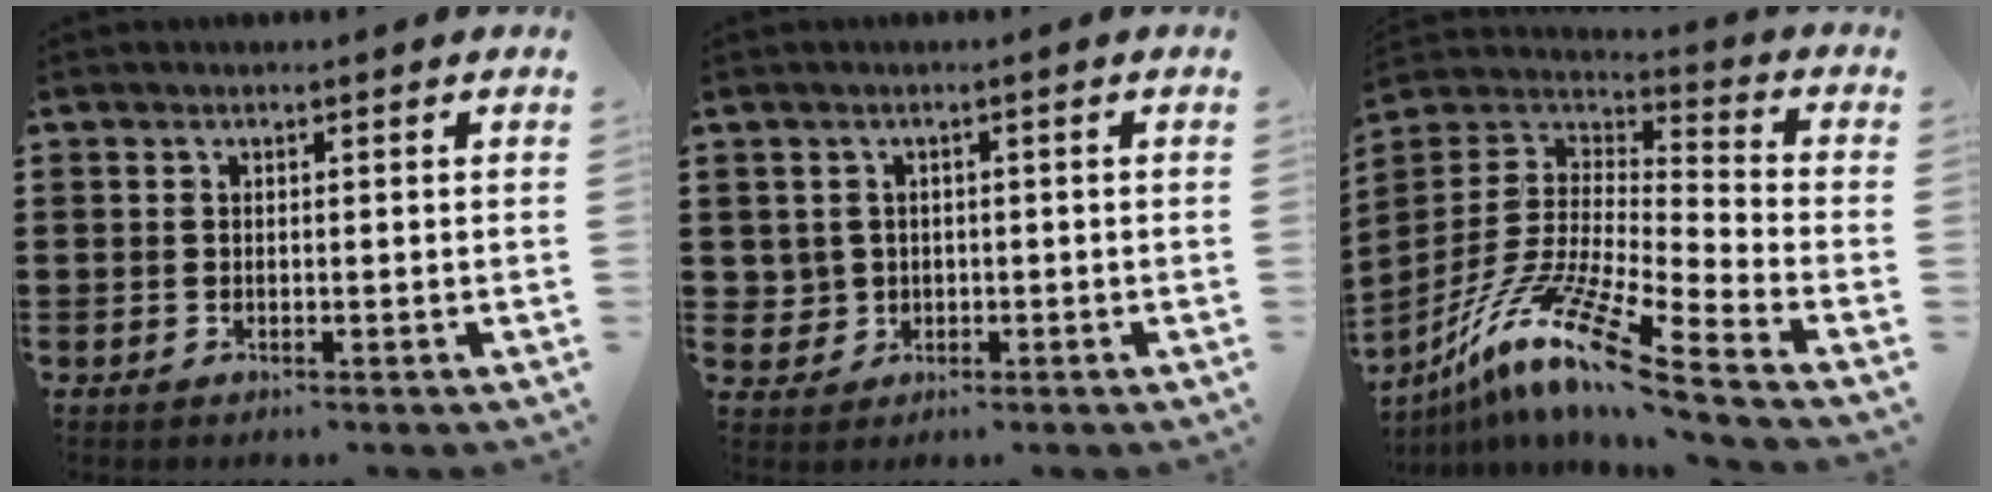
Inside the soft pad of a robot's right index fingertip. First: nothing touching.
{"total": 2.7, "force": [-0.5, 2.7, 0.2], "torque": [-0.025, 0.002, -0.017]}
{"total": 12.8, "force": [-9.5, 0.5, 8.7], "torque": [-0.186, -0.004, -0.190]}